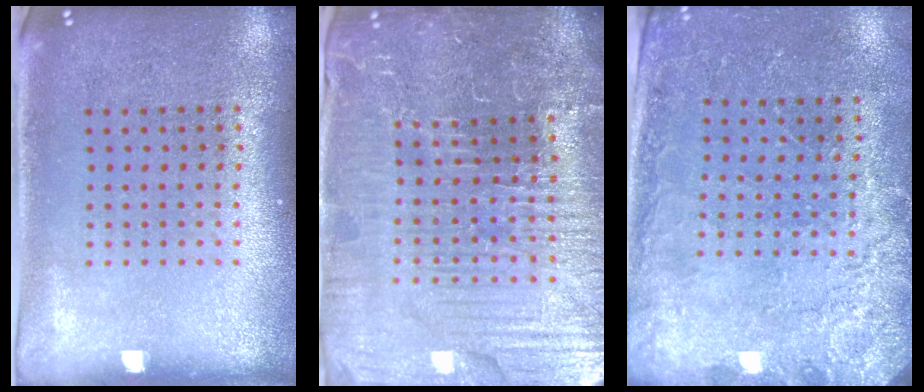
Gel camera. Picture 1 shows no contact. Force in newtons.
{"total": 6.1, "press": 5.5, "slide": 2.5}
{"total": 2.5, "press": 2.3, "slide": 0.8}